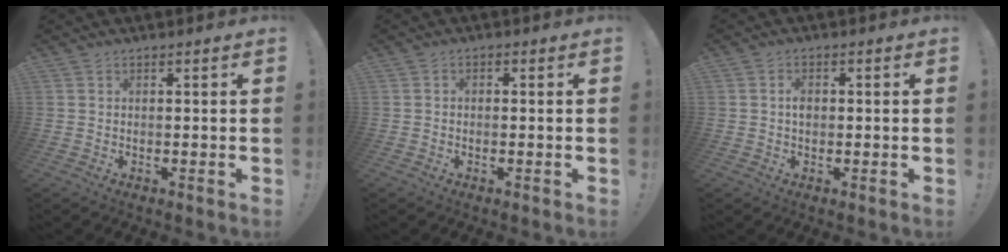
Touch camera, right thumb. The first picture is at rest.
{"total": 1.2, "force": [-0.9, 0.5, 0.5], "torque": [-0.006, 0.003, -0.017]}
{"total": 2.3, "force": [-0.2, 1.7, 1.6], "torque": [-0.013, 0.000, -0.008]}